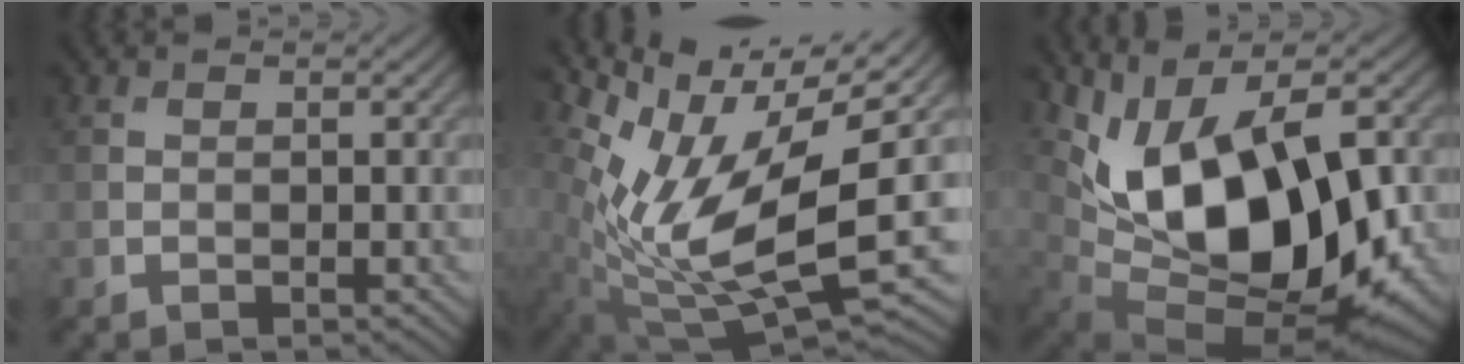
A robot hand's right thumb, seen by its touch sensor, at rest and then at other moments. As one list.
[{"total": 14.4, "force": [1.0, 6.3, 12.9], "torque": [-0.254, -0.023, 0.021]}, {"total": 15.0, "force": [1.7, 8.6, 12.2], "torque": [-0.222, -0.014, 0.027]}]